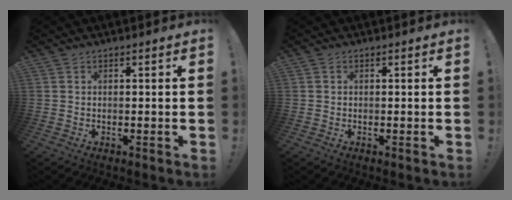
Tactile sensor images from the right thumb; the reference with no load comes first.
{"total": 0.0}